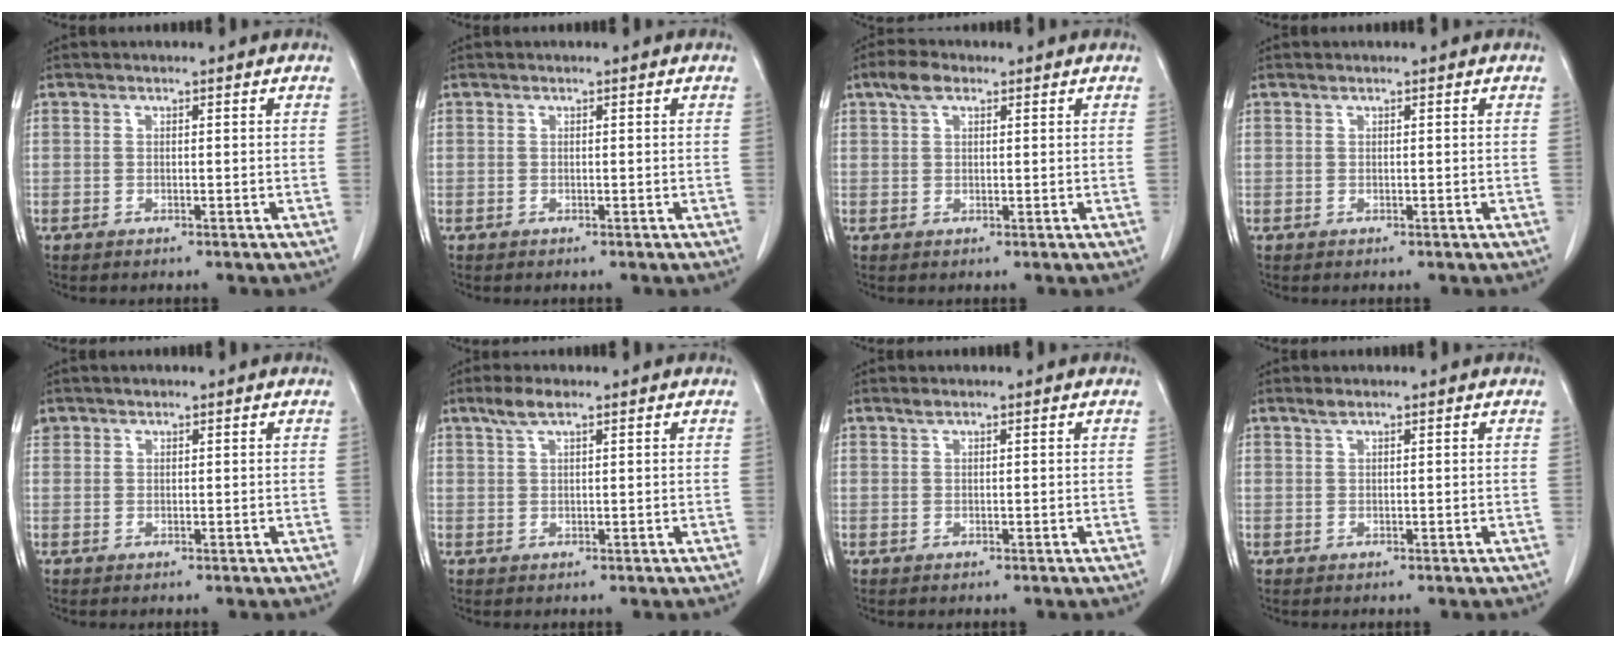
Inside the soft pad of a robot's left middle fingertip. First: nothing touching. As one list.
[{"total": 0.0}, {"total": 3.3, "force": [1.9, 1.5, 2.2], "torque": [-0.047, 0.016, 0.037]}, {"total": 0.0}, {"total": 1.4, "force": [1.0, 0.9, 0.1], "torque": [-0.003, 0.012, 0.019]}, {"total": 2.9, "force": [2.0, 0.5, 2.0], "torque": [-0.047, 0.009, 0.042]}, {"total": 0.6, "force": [0.5, 0.0, 0.3], "torque": [-0.011, 0.005, 0.012]}, {"total": 0.9, "force": [0.8, 0.1, 0.5], "torque": [-0.013, 0.005, 0.018]}]